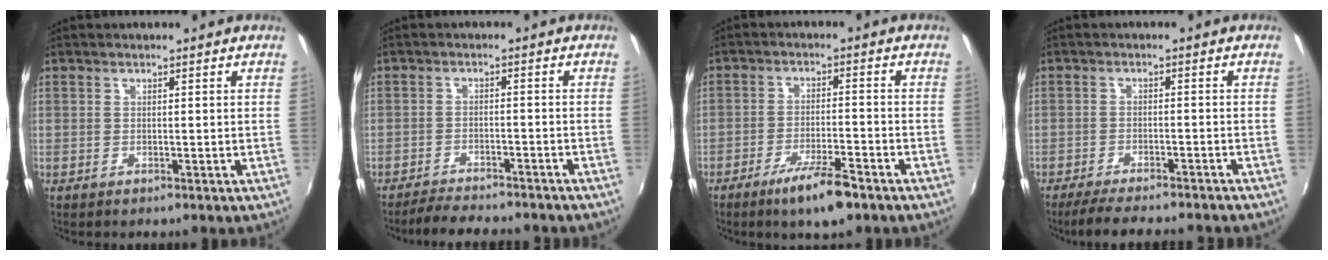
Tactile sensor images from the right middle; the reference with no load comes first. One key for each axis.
{"total": 8.6, "fx": -7.8, "fy": 1.2, "fz": 3.3, "tx": -0.081, "ty": -0.012, "tz": -0.118}
{"total": 7.4, "fx": -5.3, "fy": 1.2, "fz": 5.1, "tx": -0.105, "ty": -0.004, "tz": -0.087}
{"total": 10.9, "fx": -9.6, "fy": 1.4, "fz": 5.1, "tx": -0.108, "ty": -0.021, "tz": -0.144}